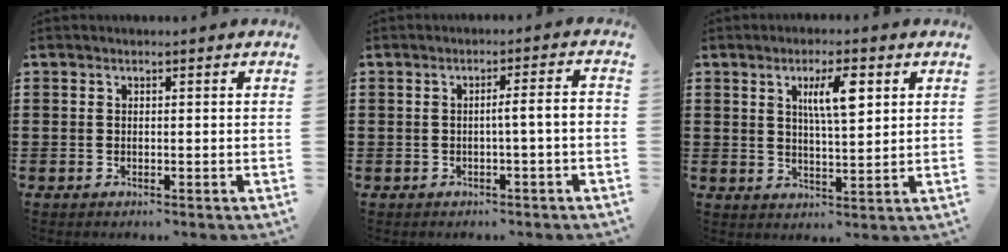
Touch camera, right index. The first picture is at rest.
{"total": 2.8, "force": [-0.8, -0.4, 2.7], "torque": [-0.046, -0.003, -0.018]}
{"total": 6.3, "force": [2.4, 1.7, 5.6], "torque": [-0.101, 0.004, 0.034]}